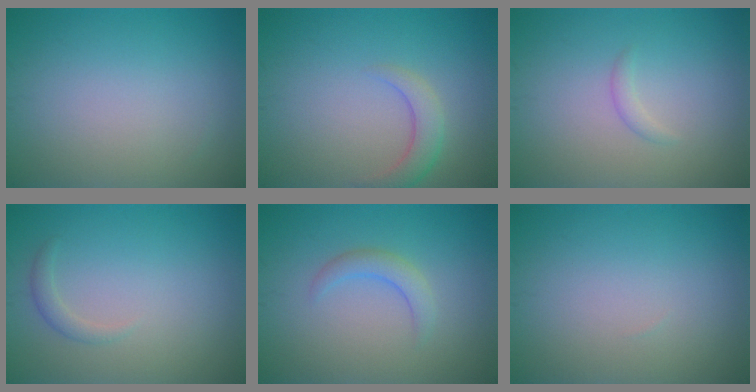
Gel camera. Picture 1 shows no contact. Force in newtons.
{"total": 2.5, "press": 2.5, "slide": 0.2}
{"total": 0.9, "press": 0.9, "slide": 0.0}
{"total": 1.1, "press": 1.1, "slide": 0.0}
{"total": 2.0, "press": 2.0, "slide": 0.3}
{"total": 0.0}